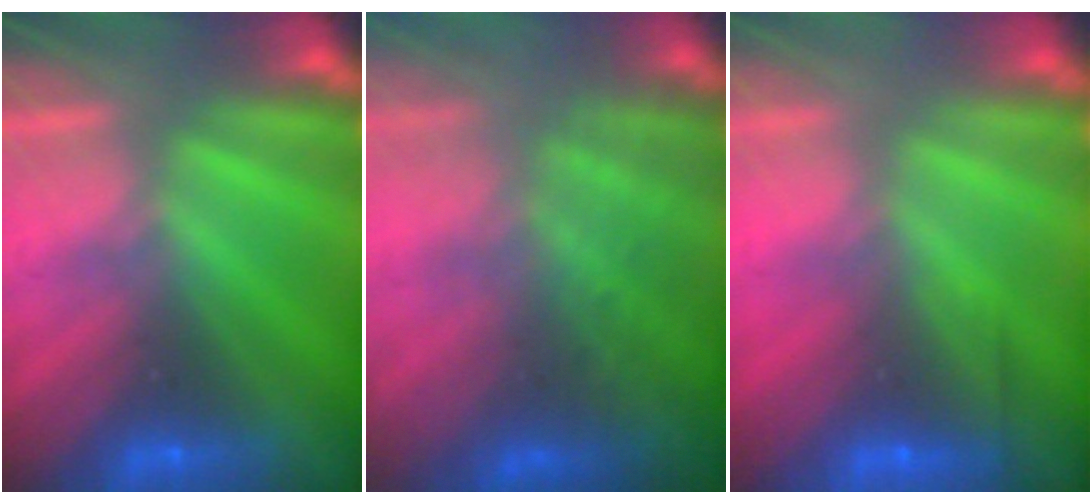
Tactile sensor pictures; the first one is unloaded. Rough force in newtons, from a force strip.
{"total": 5.7}
{"total": 2.4}